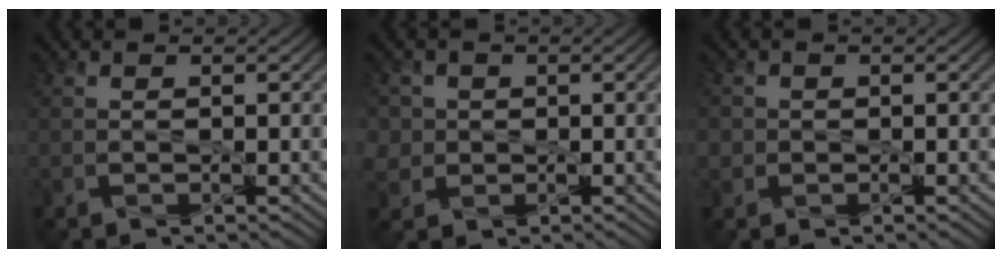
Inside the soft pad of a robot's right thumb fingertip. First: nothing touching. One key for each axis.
{"total": 3.7, "fx": 0.4, "fy": 3.6, "fz": 0.9, "tx": -0.035, "ty": 0.001, "tz": 0.002}
{"total": 1.6, "fx": 0.0, "fy": 1.6, "fz": 0.2, "tx": -0.004, "ty": -0.002, "tz": 0.001}